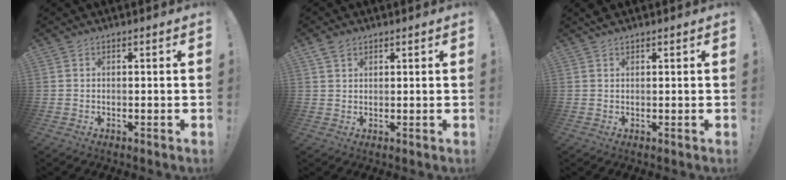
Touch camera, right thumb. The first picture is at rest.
{"total": 2.8, "force": [1.9, 1.6, 1.2], "torque": [-0.013, -0.007, 0.035]}
{"total": 0.7, "force": [0.6, 0.2, 0.3], "torque": [-0.008, 0.003, 0.011]}